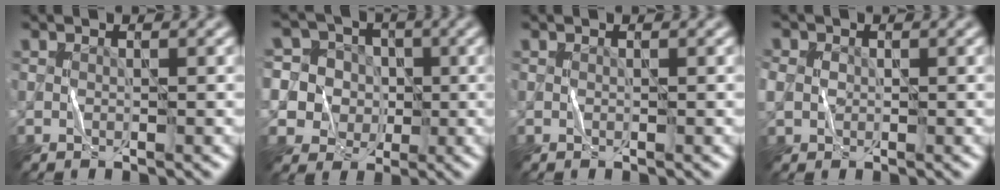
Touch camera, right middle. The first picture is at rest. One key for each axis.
{"total": 10.8, "fx": 1.1, "fy": 10.3, "fz": 3.1, "tx": -0.106, "ty": 0.031, "tz": 0.009}
{"total": 0.0}
{"total": 3.3, "fx": 0.3, "fy": 2.8, "fz": 1.7, "tx": -0.049, "ty": 0.010, "tz": 0.001}